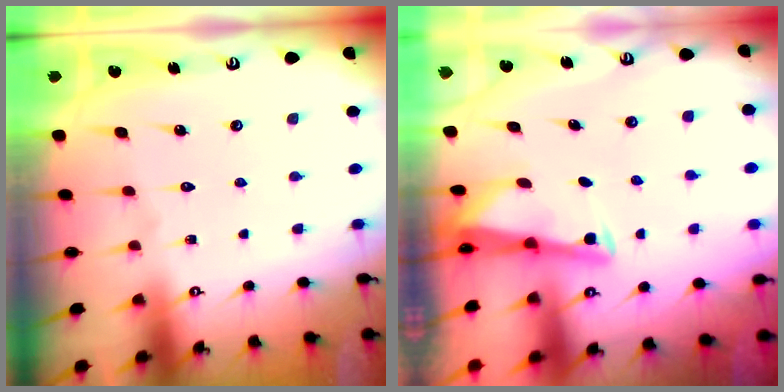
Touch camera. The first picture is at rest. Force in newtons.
{"total": 2.7, "press": 2.7, "slide": 0.2}